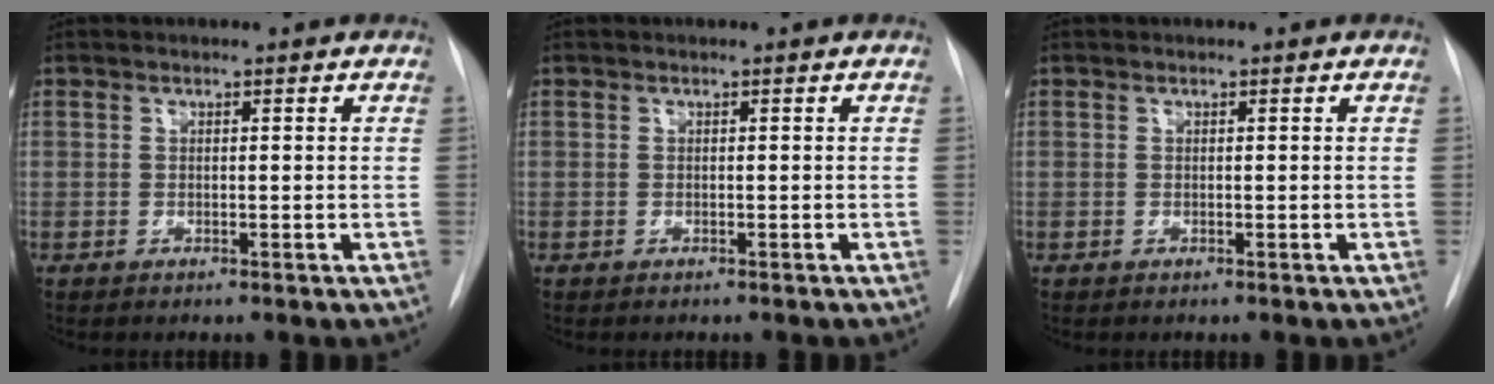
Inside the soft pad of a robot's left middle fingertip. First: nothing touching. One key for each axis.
{"total": 0.7, "fx": -0.6, "fy": 0.1, "fz": 0.3, "tx": -0.005, "ty": -0.001, "tz": -0.009}
{"total": 0.0}